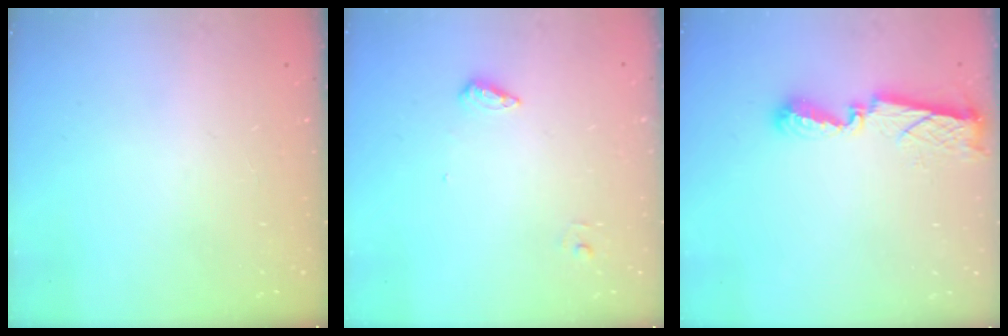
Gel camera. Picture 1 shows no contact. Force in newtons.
{"total": 5.9, "press": 5.8, "slide": 1.4}
{"total": 8.7, "press": 8.7, "slide": 0.4}